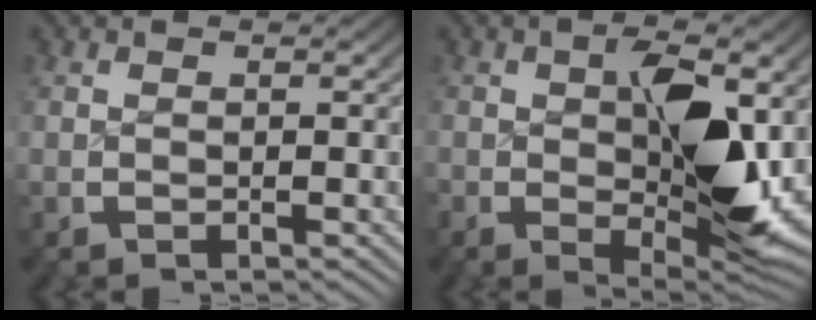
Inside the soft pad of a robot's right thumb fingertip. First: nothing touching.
{"total": 9.7, "force": [-0.6, 4.8, 8.5], "torque": [-0.137, -0.028, 0.006]}